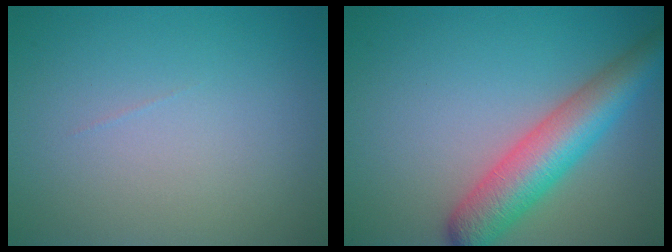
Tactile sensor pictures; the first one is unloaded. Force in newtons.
{"total": 6.6, "press": 6.6, "slide": 0.2}